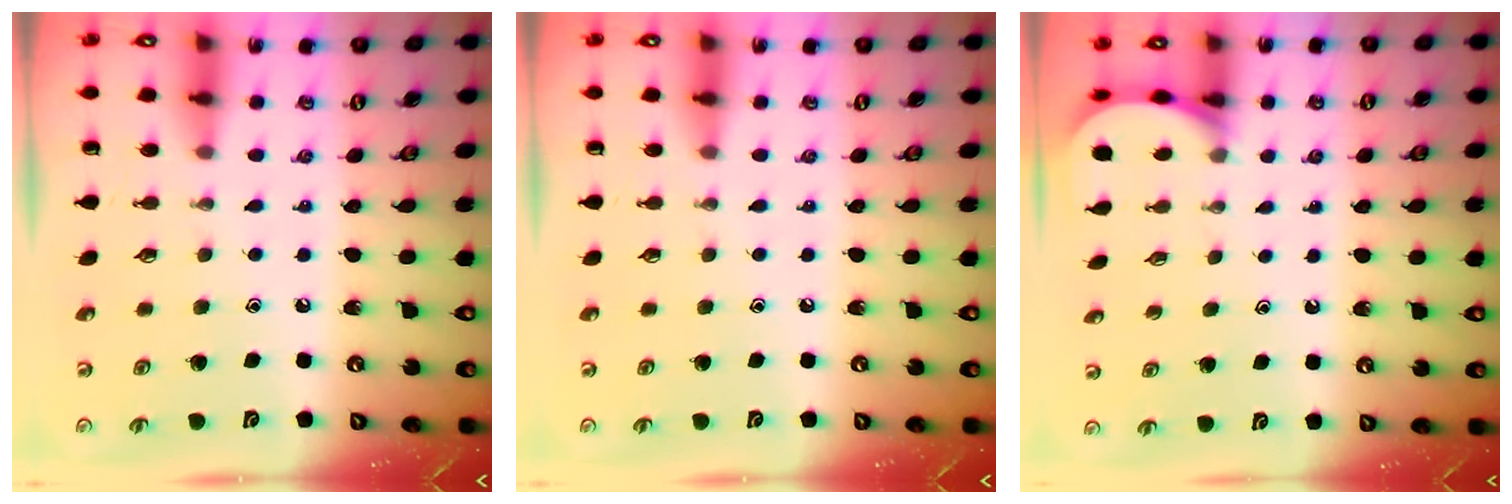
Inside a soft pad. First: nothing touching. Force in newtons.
{"total": 0.0}
{"total": 2.5, "press": 2.5, "slide": 0.3}